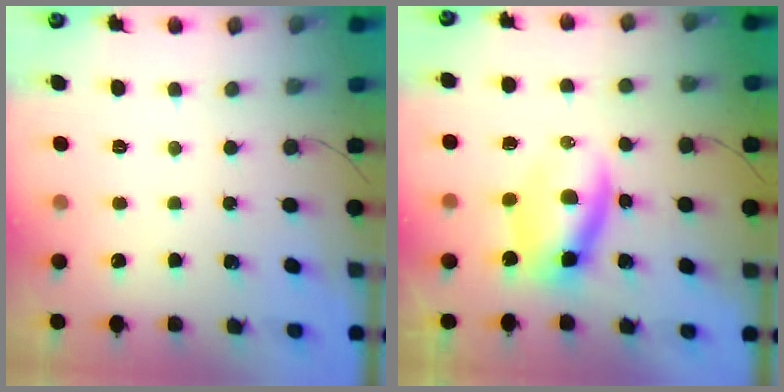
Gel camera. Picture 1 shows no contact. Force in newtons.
{"total": 7.3, "press": 7.1, "slide": 1.6}